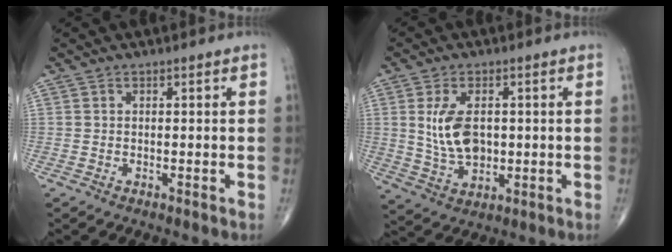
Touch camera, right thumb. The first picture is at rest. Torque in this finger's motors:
{"motor_torque": [-0.27, 0.66, 0.44, 0.72, 0.02]}